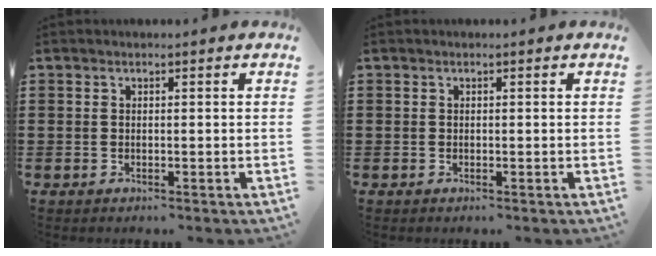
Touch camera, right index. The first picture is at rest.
{"total": 0.0}